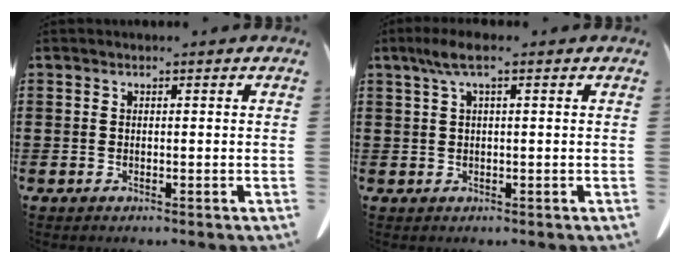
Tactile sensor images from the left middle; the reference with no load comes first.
{"total": 3.0, "force": [0.9, 0.4, 2.8], "torque": [-0.063, 0.001, 0.012]}